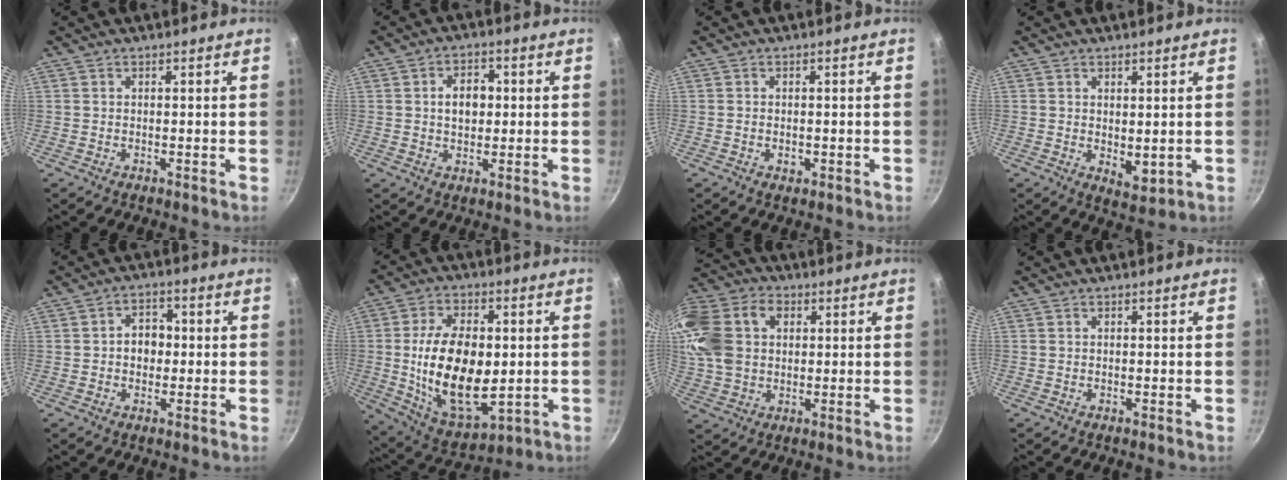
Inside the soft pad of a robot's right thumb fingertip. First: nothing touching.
{"total": 6.1, "force": [0.6, 4.4, 4.3], "torque": [-0.043, 0.008, 0.007]}
{"total": 1.4, "force": [-0.4, 1.0, 0.9], "torque": [-0.013, 0.001, -0.007]}
{"total": 4.2, "force": [0.8, 2.4, 3.4], "torque": [-0.042, -0.018, 0.016]}
{"total": 5.3, "force": [-0.2, 4.2, 3.2], "torque": [-0.017, 0.011, -0.007]}
{"total": 20.3, "force": [-0.7, 11.7, 16.5], "torque": [-0.278, -0.005, 0.004]}
{"total": 20.8, "force": [4.6, 15.8, 12.8], "torque": [-0.287, 0.034, 0.077]}
{"total": 0.0}